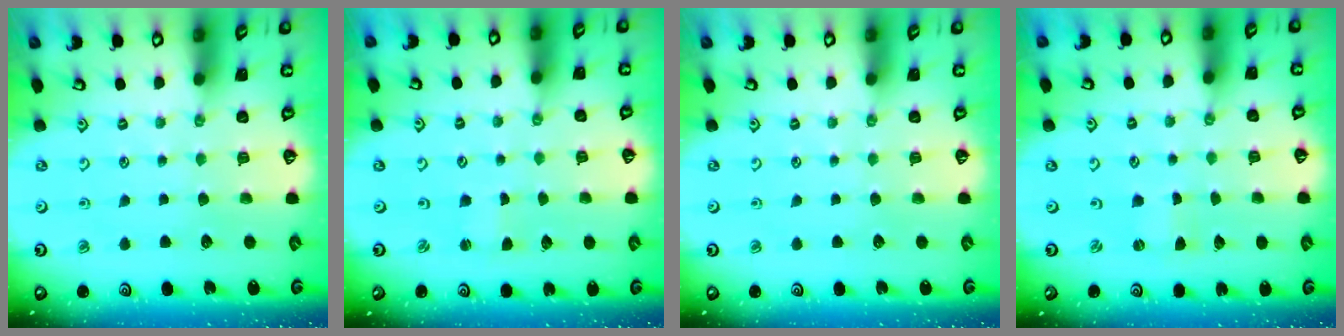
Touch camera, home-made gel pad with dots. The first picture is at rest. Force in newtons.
{"total": 0.0}
{"total": 0.0}
{"total": 0.0}